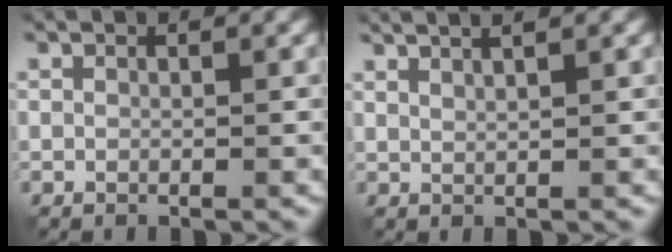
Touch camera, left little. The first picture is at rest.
{"total": 3.1, "force": [2.2, 0.9, 2.0], "torque": [-0.011, 0.018, 0.011]}